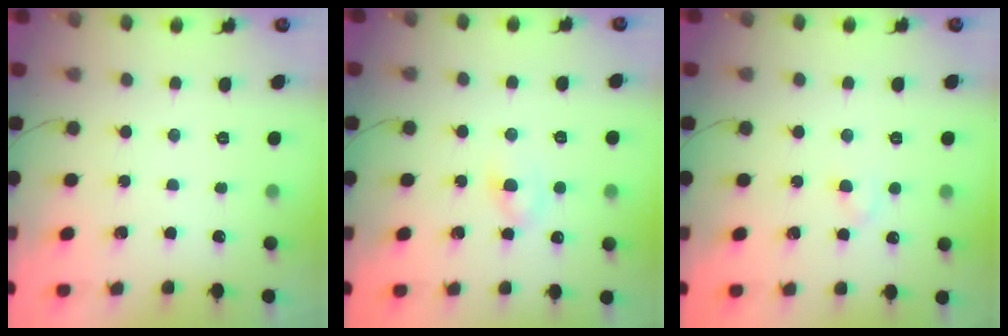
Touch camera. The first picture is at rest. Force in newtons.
{"total": 2.2, "press": 2.1, "slide": 0.9}
{"total": 2.0, "press": 1.9, "slide": 0.8}